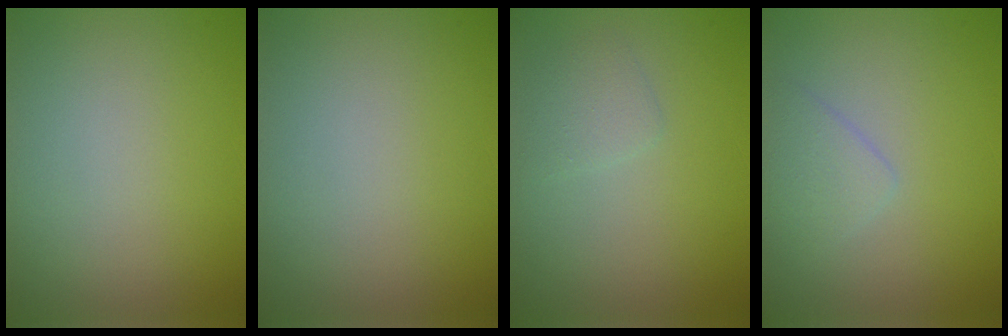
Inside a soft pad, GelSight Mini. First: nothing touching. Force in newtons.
{"total": 0.0}
{"total": 1.4, "press": 1.4, "slide": 0.1}
{"total": 1.5, "press": 1.5, "slide": 0.0}